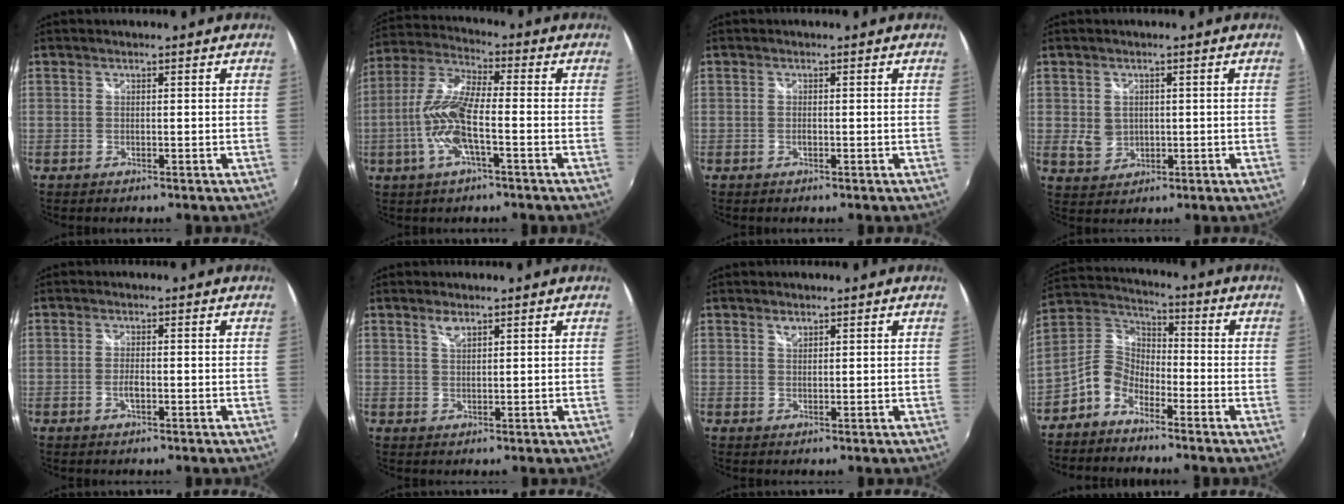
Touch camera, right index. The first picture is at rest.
{"total": 11.8, "force": [-3.4, 2.9, 10.9], "torque": [-0.235, -0.002, -0.067]}
{"total": 0.7, "force": [-0.3, 0.3, 0.6], "torque": [-0.013, -0.001, -0.006]}
{"total": 4.2, "force": [0.1, 3.7, 2.1], "torque": [-0.038, -0.002, 0.008]}
{"total": 2.1, "force": [-0.7, 0.7, 1.8], "torque": [-0.038, -0.003, -0.013]}
{"total": 2.1, "force": [1.5, 0.8, 1.3], "torque": [-0.022, 0.002, 0.026]}
{"total": 1.3, "force": [0.9, 0.7, 0.6], "torque": [-0.007, 0.001, 0.016]}
{"total": 7.7, "force": [-4.8, 4.8, 3.7], "torque": [-0.083, 0.024, -0.107]}